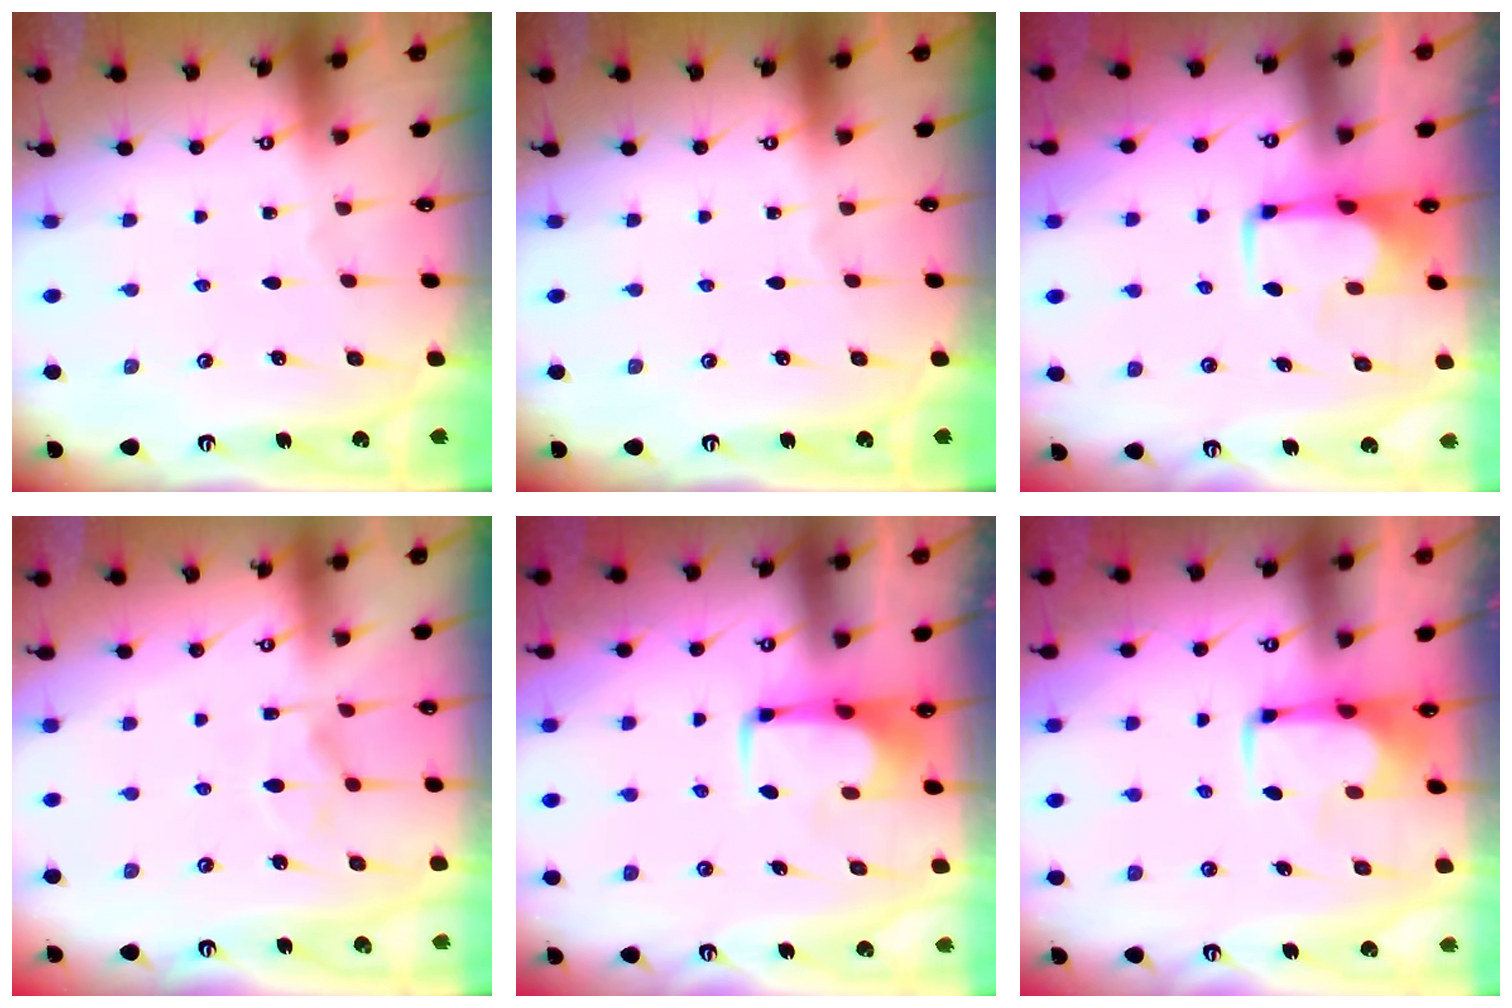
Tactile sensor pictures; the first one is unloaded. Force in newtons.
{"total": 0.0}
{"total": 2.0, "press": 1.9, "slide": 0.4}
{"total": 5.1, "press": 5.0, "slide": 1.2}
{"total": 1.6, "press": 1.5, "slide": 0.5}
{"total": 1.6, "press": 1.5, "slide": 0.4}